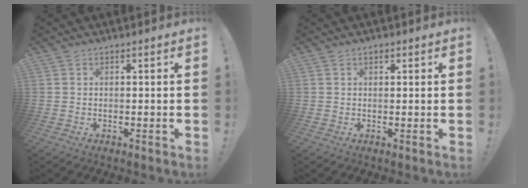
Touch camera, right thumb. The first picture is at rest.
{"total": 0.8, "force": [0.5, 0.4, 0.4], "torque": [-0.006, 0.001, 0.009]}